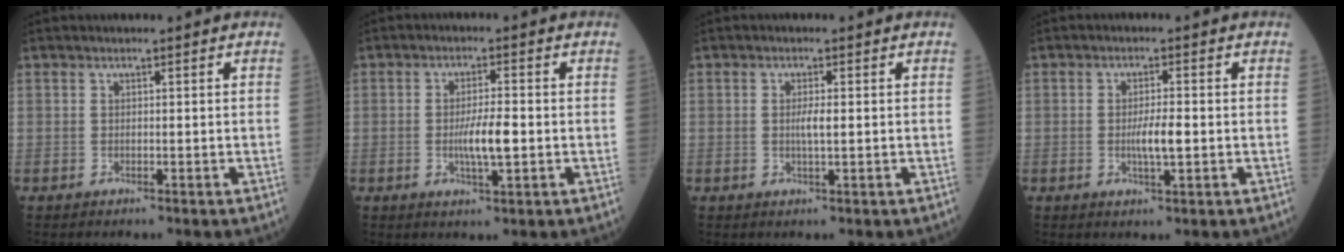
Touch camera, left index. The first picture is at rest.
{"total": 4.9, "force": [-0.8, 0.7, 4.8], "torque": [-0.092, -0.005, -0.012]}
{"total": 2.1, "force": [0.0, 0.2, 2.1], "torque": [-0.042, -0.002, 0.001]}
{"total": 3.6, "force": [-0.5, 0.5, 3.5], "torque": [-0.068, -0.004, -0.007]}